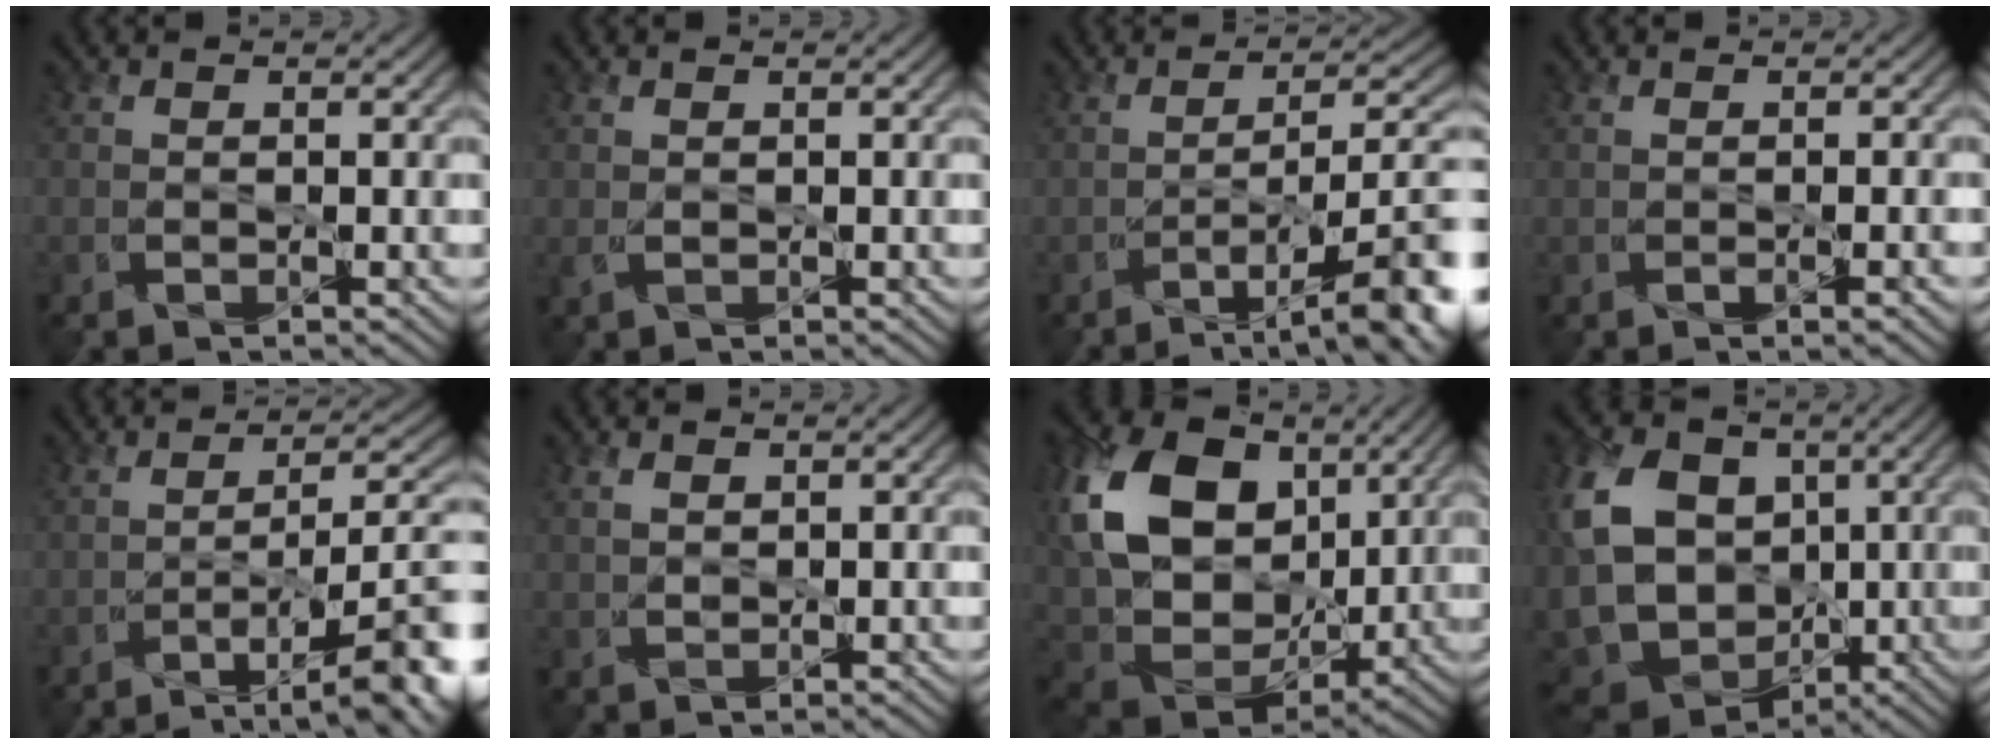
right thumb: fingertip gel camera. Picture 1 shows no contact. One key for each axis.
{"total": 0.7, "fx": 0.2, "fy": 0.6, "fz": 0.3, "tx": -0.012, "ty": 0.000, "tz": 0.007}
{"total": 11.5, "fx": -6.0, "fy": 3.2, "fz": 9.3, "tx": -0.130, "ty": 0.005, "tz": -0.086}
{"total": 1.2, "fx": -0.5, "fy": 0.2, "fz": 1.1, "tx": -0.015, "ty": -0.002, "tz": -0.004}
{"total": 10.4, "fx": -5.3, "fy": 2.7, "fz": 8.5, "tx": -0.123, "ty": 0.003, "tz": -0.074}
{"total": 1.6, "fx": 1.3, "fy": 0.8, "fz": 0.3, "tx": -0.007, "ty": 0.003, "tz": 0.030}
{"total": 18.0, "fx": 5.7, "fy": 12.9, "fz": 11.1, "tx": -0.268, "ty": 0.011, "tz": 0.122}
{"total": 16.9, "fx": 0.4, "fy": 13.4, "fz": 10.3, "tx": -0.248, "ty": -0.003, "tz": 0.014}